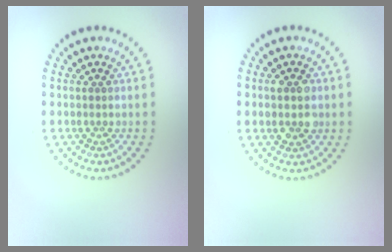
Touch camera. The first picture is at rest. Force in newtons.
{"total": 2.9, "press": 2.9, "slide": 0.3}